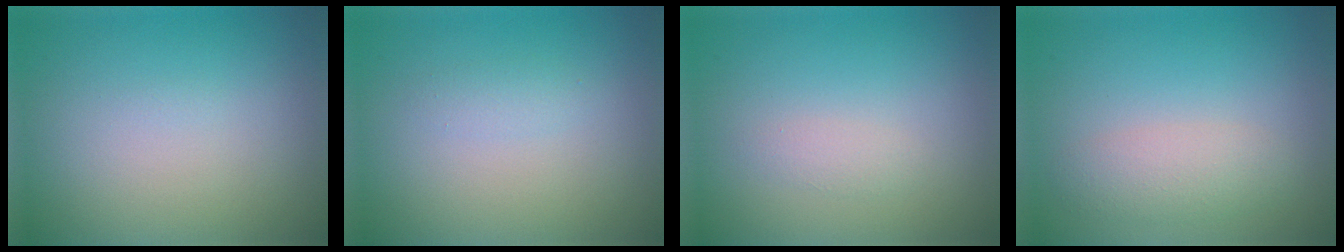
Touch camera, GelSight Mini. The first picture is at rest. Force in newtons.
{"total": 0.8, "press": 0.8, "slide": 0.0}
{"total": 0.9, "press": 0.9, "slide": 0.0}
{"total": 2.4, "press": 2.4, "slide": 0.2}